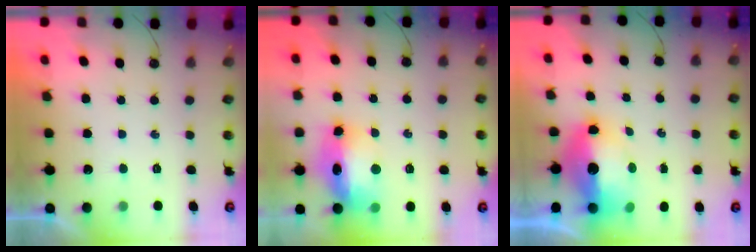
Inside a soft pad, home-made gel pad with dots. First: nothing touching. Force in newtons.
{"total": 14.4, "press": 14.3, "slide": 1.3}
{"total": 14.9, "press": 14.8, "slide": 1.8}